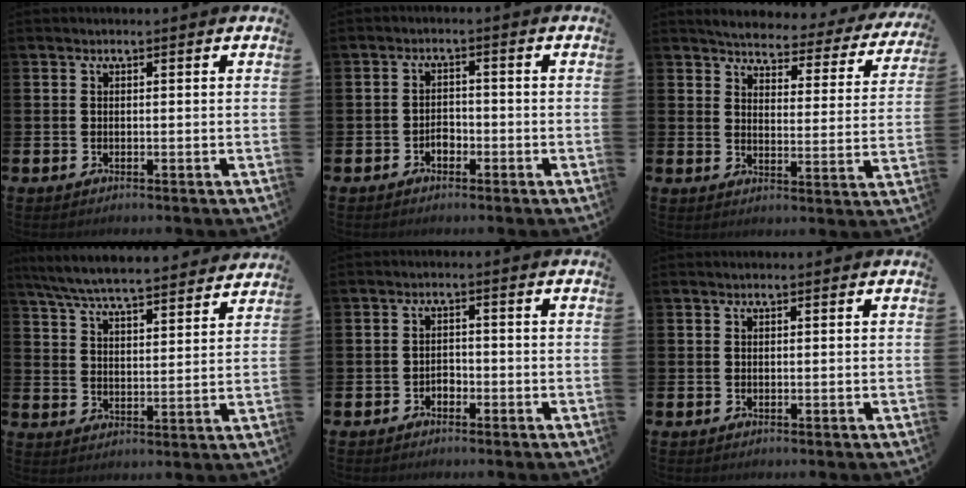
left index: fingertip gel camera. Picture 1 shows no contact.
{"total": 1.8, "force": [-1.0, 1.2, 0.8], "torque": [-0.011, -0.001, -0.024]}
{"total": 3.8, "force": [3.6, 0.8, 0.8], "torque": [-0.029, -0.039, 0.053]}
{"total": 7.1, "force": [6.8, 0.5, 2.0], "torque": [-0.063, -0.047, 0.119]}
{"total": 1.5, "force": [-1.2, 0.9, 0.2], "torque": [-0.001, -0.001, -0.027]}
{"total": 0.0}